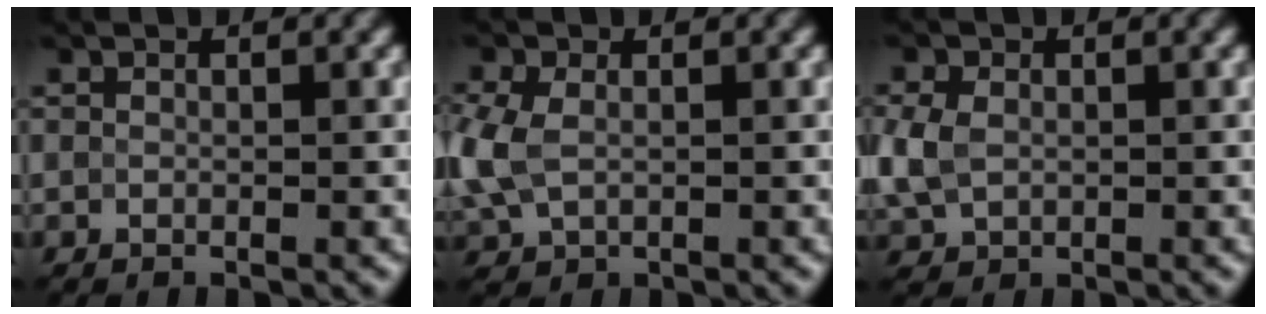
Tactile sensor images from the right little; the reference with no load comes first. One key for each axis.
{"total": 4.4, "fx": -0.1, "fy": 3.1, "fz": 3.1, "tx": -0.092, "ty": 0.000, "tz": -0.004}
{"total": 3.8, "fx": 0.0, "fy": 3.0, "fz": 2.3, "tx": -0.065, "ty": 0.001, "tz": -0.001}